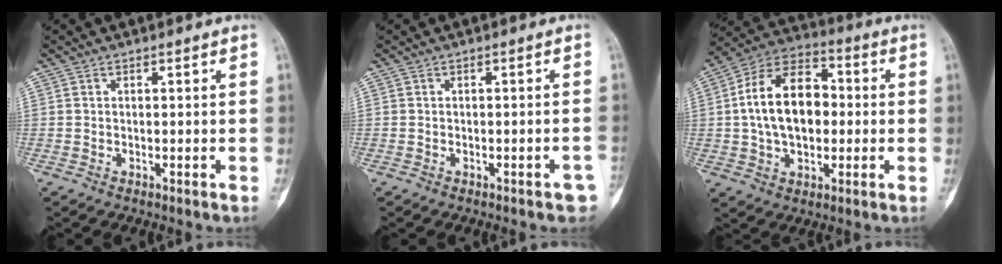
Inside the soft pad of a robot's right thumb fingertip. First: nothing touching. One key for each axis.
{"total": 2.9, "fx": -1.8, "fy": 1.0, "fz": 2.1, "tx": -0.018, "ty": 0.020, "tz": -0.018}
{"total": 16.6, "fx": 0.8, "fy": 10.7, "fz": 12.7, "tx": -0.198, "ty": 0.028, "tz": 0.006}